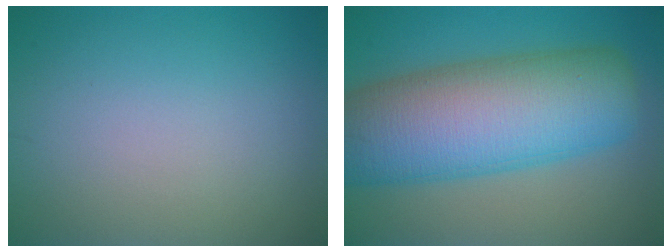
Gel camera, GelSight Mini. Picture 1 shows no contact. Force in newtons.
{"total": 13.4, "press": 13.4, "slide": 0.5}